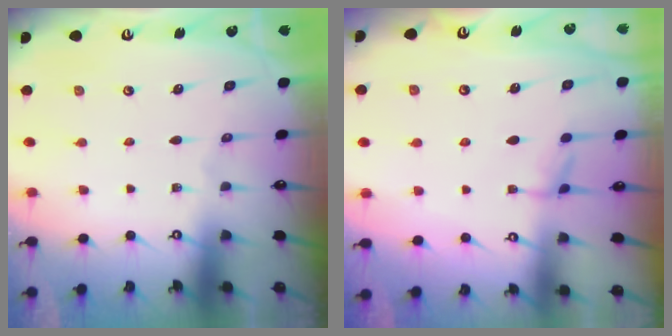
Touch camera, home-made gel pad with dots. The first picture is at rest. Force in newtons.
{"total": 2.6, "press": 2.6, "slide": 0.5}